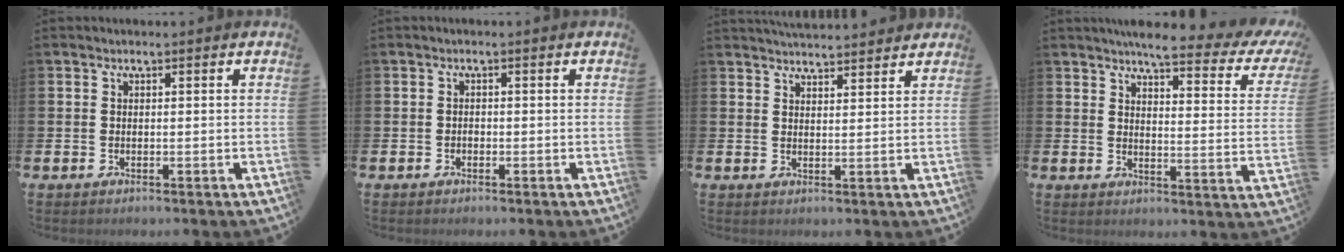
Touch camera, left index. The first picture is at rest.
{"total": 0.7, "force": [-0.4, 0.5, 0.2], "torque": [-0.007, 0.004, -0.008]}
{"total": 3.7, "force": [3.7, 0.2, 0.1], "torque": [-0.004, -0.019, 0.067]}
{"total": 5.3, "force": [4.5, 0.9, 2.6], "torque": [-0.046, -0.036, 0.068]}